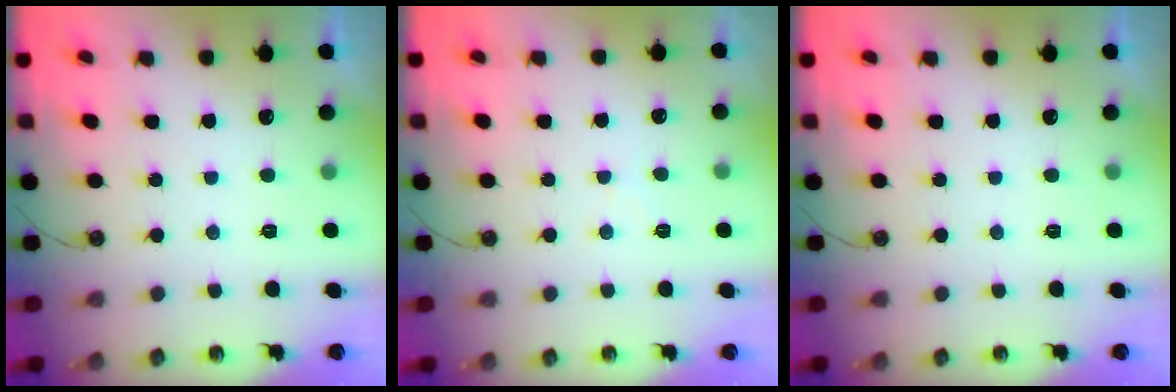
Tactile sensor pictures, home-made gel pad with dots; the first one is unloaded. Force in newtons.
{"total": 3.9, "press": 3.8, "slide": 0.6}
{"total": 0.0}